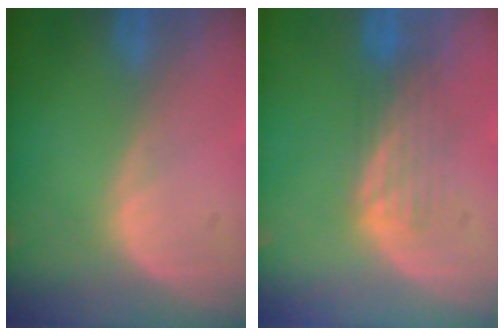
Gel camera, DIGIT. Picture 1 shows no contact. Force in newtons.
{"total": 4.2, "press": 3.6, "slide": 2.2}